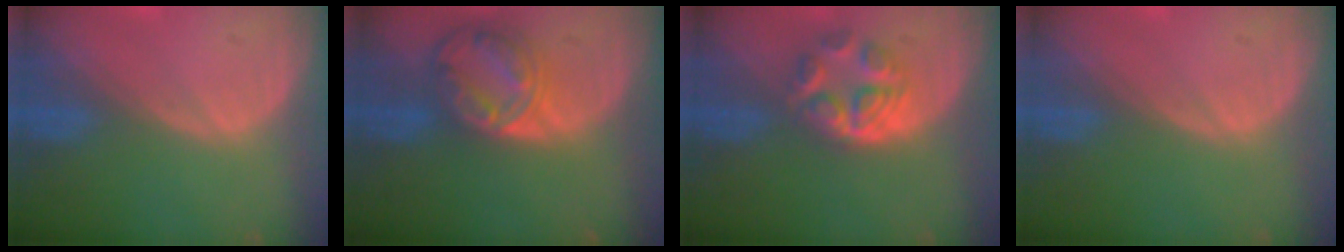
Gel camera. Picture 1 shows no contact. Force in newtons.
{"total": 8.5, "press": 7.2, "slide": 4.5}
{"total": 6.3, "press": 5.3, "slide": 3.4}
{"total": 0.0}